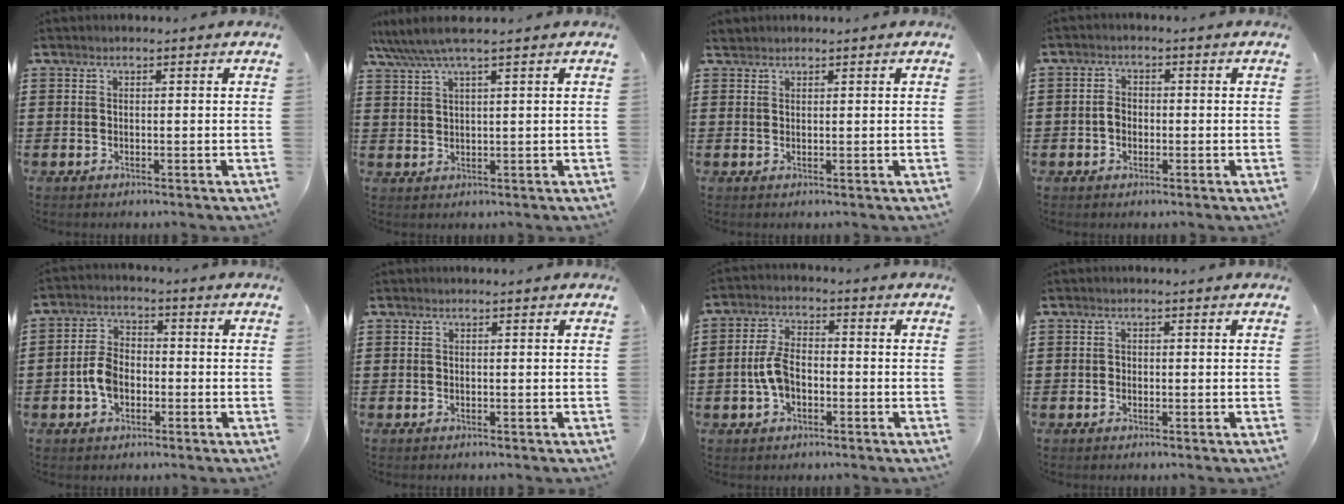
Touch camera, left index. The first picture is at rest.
{"total": 4.4, "force": [3.1, 0.3, 3.0], "torque": [-0.067, 0.000, 0.056]}
{"total": 1.0, "force": [0.9, 0.4, 0.1], "torque": [-0.005, 0.003, 0.018]}
{"total": 2.3, "force": [-0.3, 1.7, 1.4], "torque": [-0.029, 0.006, -0.008]}
{"total": 5.3, "force": [-1.5, 3.6, 3.6], "torque": [-0.095, 0.002, -0.035]}
{"total": 0.0}
{"total": 5.6, "force": [-1.3, 3.1, 4.5], "torque": [-0.114, -0.001, -0.034]}
{"total": 0.7, "force": [-0.1, 0.6, 0.3], "torque": [-0.008, 0.002, -0.002]}